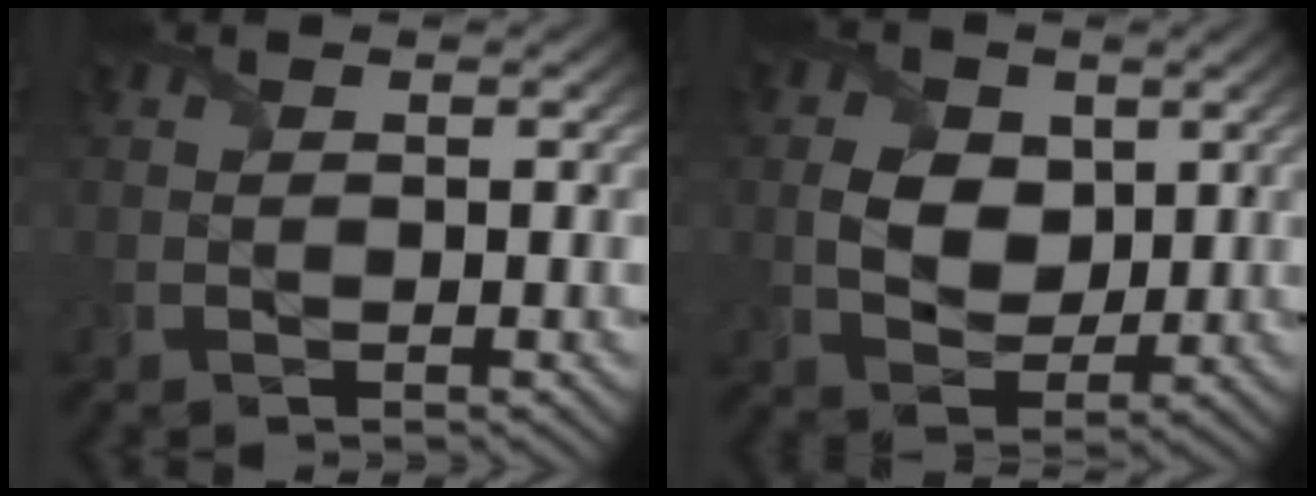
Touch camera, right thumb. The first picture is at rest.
{"total": 5.4, "force": [0.9, 4.2, 3.4], "torque": [-0.074, -0.003, 0.011]}